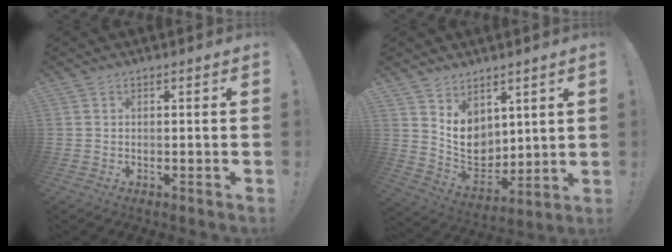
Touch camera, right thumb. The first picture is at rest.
{"total": 10.0, "force": [4.5, 8.0, 4.1], "torque": [-0.074, -0.051, 0.096]}